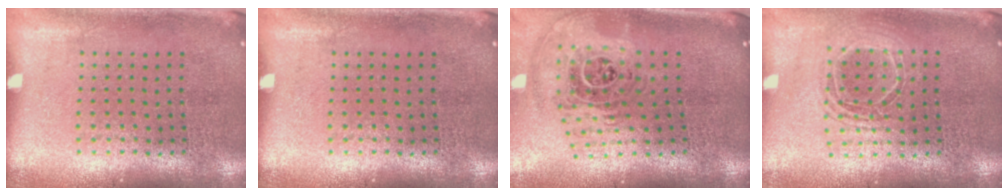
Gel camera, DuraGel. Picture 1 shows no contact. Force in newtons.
{"total": 0.0}
{"total": 1.8, "press": 1.5, "slide": 1.1}
{"total": 1.7, "press": 1.4, "slide": 0.9}